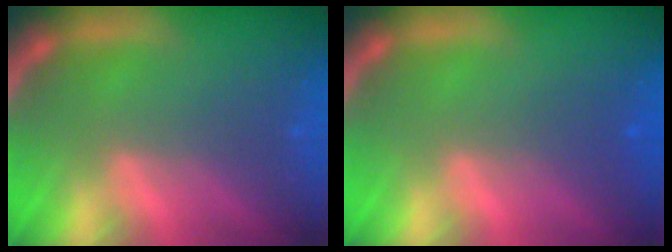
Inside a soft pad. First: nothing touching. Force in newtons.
{"total": 1.5}